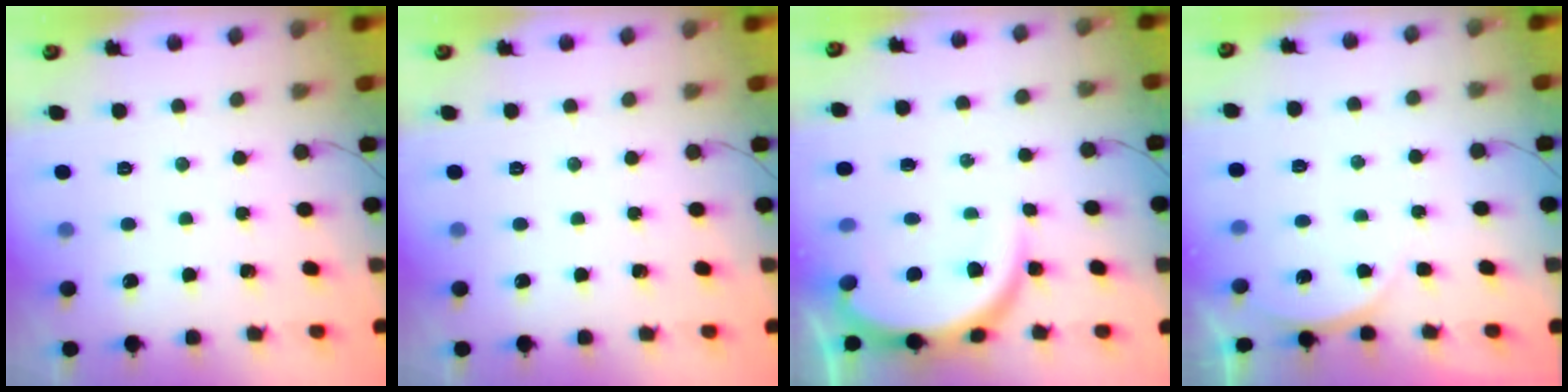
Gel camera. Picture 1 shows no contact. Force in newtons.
{"total": 0.0}
{"total": 9.0, "press": 9.0, "slide": 1.0}
{"total": 2.7, "press": 2.3, "slide": 1.4}